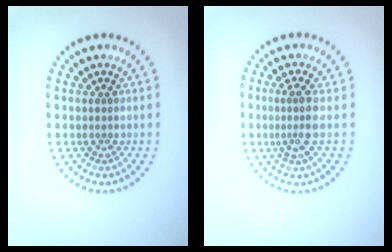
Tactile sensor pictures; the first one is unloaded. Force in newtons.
{"total": 2.4, "press": 1.9, "slide": 1.4}